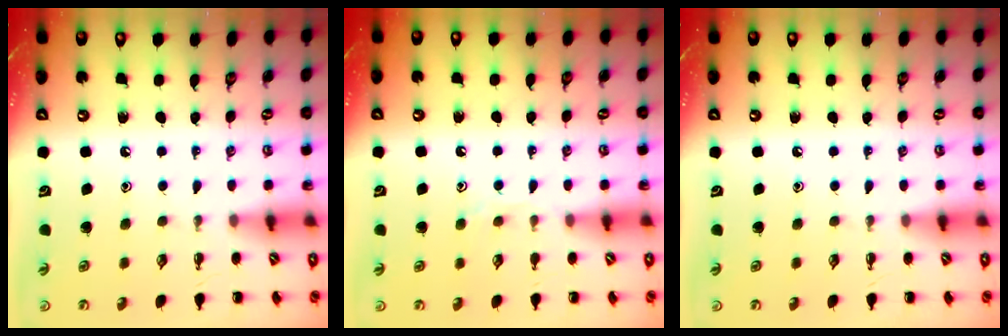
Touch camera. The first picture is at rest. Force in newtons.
{"total": 6.4, "press": 6.4, "slide": 0.9}
{"total": 0.0}